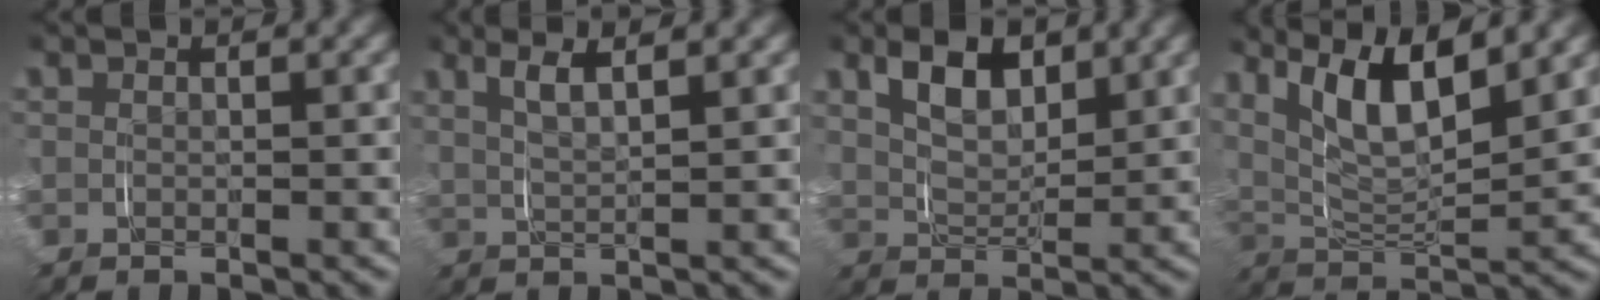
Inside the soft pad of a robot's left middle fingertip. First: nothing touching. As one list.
[{"total": 3.5, "force": [2.0, 1.2, 2.6], "torque": [-0.052, 0.001, 0.038]}, {"total": 5.5, "force": [2.8, 3.3, 3.5], "torque": [-0.065, -0.001, 0.046]}, {"total": 8.3, "force": [4.2, 3.9, 6.0], "torque": [-0.112, 0.005, 0.068]}]